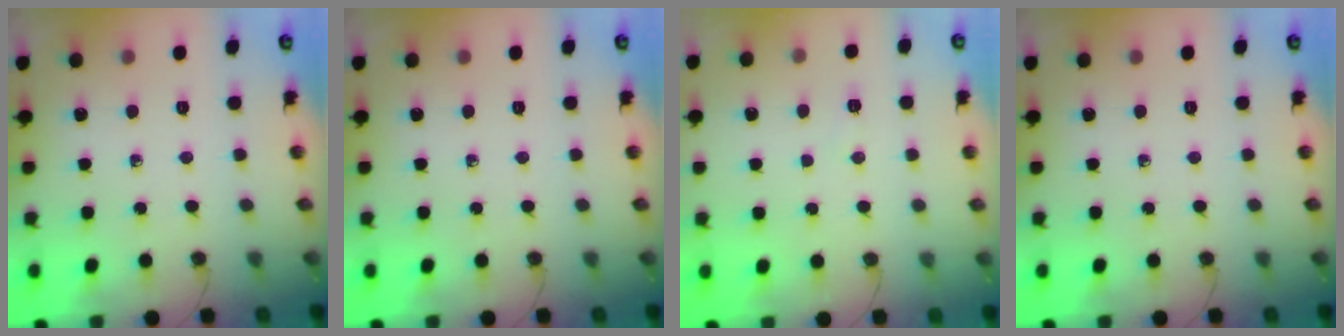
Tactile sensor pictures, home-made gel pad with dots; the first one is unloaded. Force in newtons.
{"total": 0.0}
{"total": 14.2, "press": 5.3, "slide": 13.2}
{"total": 0.0}